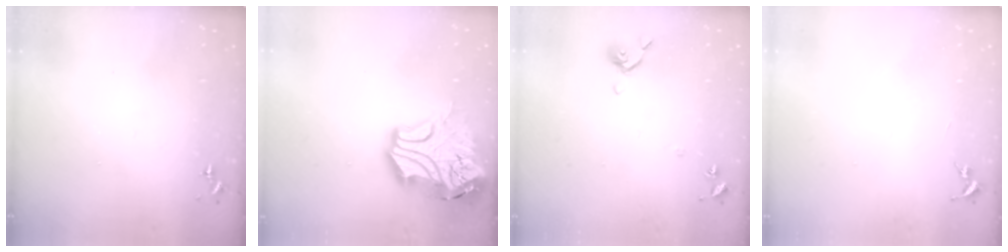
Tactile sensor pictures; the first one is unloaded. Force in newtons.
{"total": 19.5, "press": 19.3, "slide": 2.9}
{"total": 6.7, "press": 6.6, "slide": 1.0}
{"total": 0.0}